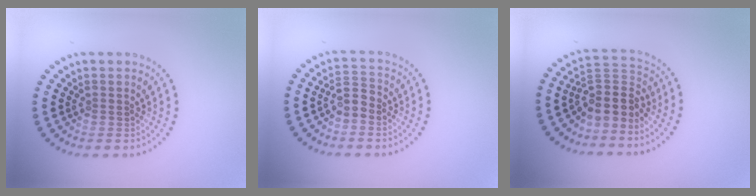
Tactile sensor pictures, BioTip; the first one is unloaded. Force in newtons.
{"total": 2.1, "press": 1.7, "slide": 1.2}
{"total": 4.1, "press": 3.0, "slide": 2.7}